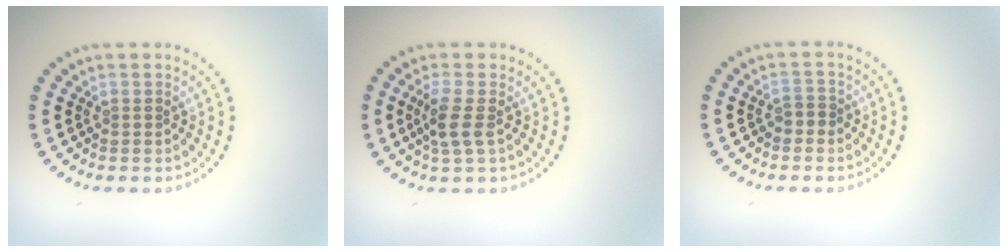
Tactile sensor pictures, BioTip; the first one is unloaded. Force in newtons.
{"total": 2.4, "press": 2.1, "slide": 1.1}
{"total": 1.2, "press": 1.0, "slide": 0.5}